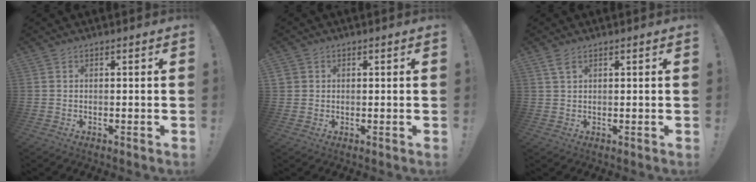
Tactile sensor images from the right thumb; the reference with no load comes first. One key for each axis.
{"total": 1.7, "fx": 0.6, "fy": 1.6, "fz": 0.1, "tx": 0.006, "ty": -0.003, "tz": 0.010}
{"total": 2.5, "fx": 1.5, "fy": 0.9, "fz": 1.8, "tx": -0.035, "ty": -0.002, "tz": 0.028}